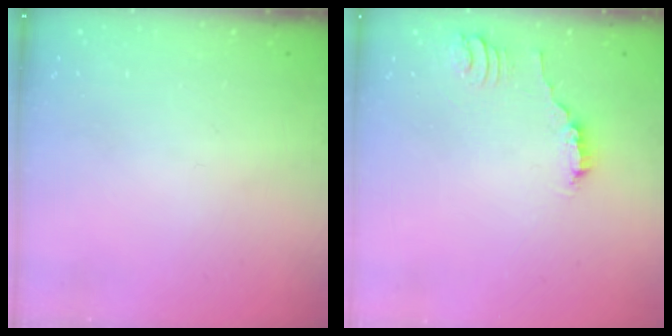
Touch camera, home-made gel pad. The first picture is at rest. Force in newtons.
{"total": 3.8, "press": 3.8, "slide": 0.3}